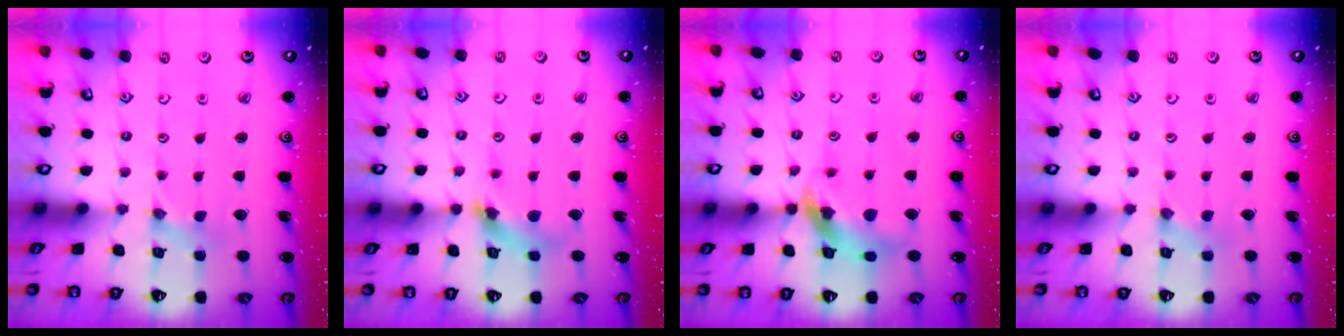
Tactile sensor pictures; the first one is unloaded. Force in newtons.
{"total": 8.4, "press": 8.4, "slide": 0.8}
{"total": 13.8, "press": 13.7, "slide": 1.6}
{"total": 0.0}